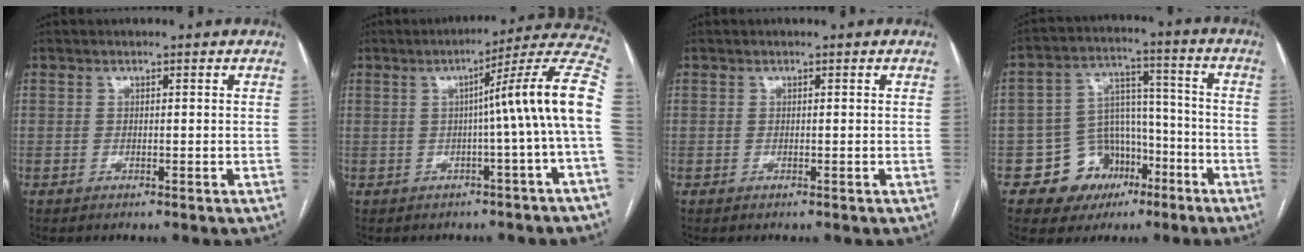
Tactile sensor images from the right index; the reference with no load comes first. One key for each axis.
{"total": 12.6, "fx": -0.5, "fy": -2.2, "fz": 12.4, "tx": -0.146, "ty": 0.025, "tz": -0.014}
{"total": 0.0}
{"total": 10.6, "fx": -5.3, "fy": 8.6, "fz": 3.2, "tx": -0.033, "ty": 0.045, "tz": -0.074}